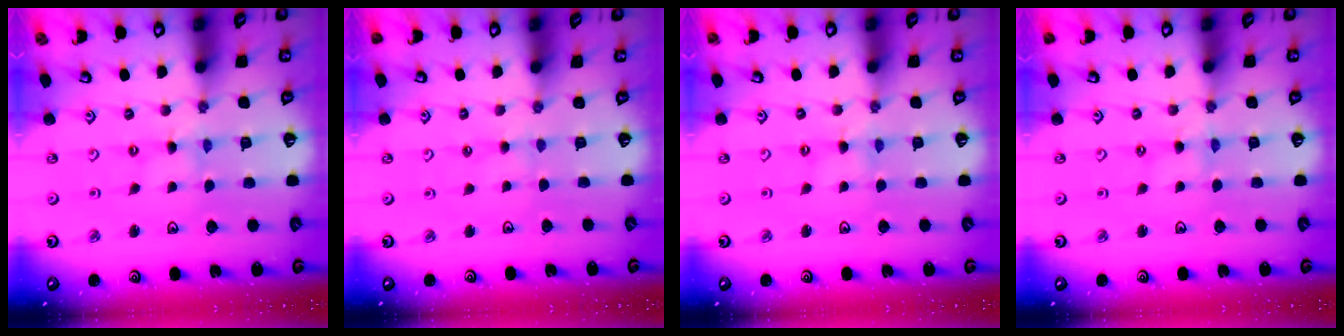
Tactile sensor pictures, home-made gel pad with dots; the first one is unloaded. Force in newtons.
{"total": 0.8, "press": 0.8, "slide": 0.3}
{"total": 0.9, "press": 0.9, "slide": 0.2}
{"total": 0.0}